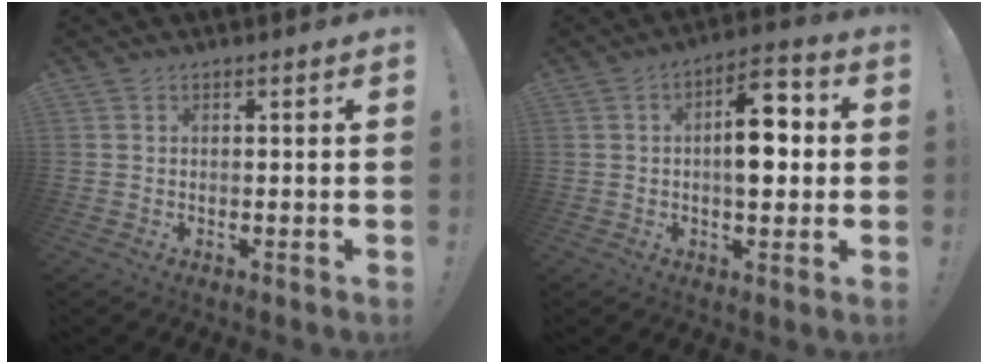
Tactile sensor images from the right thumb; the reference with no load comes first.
{"total": 11.7, "force": [0.3, 5.9, 10.1], "torque": [-0.136, 0.011, 0.003]}